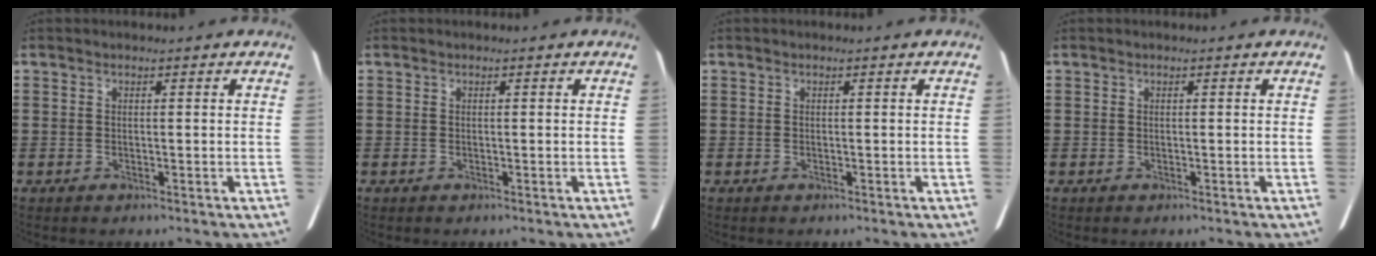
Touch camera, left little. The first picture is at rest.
{"total": 0.0}
{"total": 0.0}
{"total": 0.0}